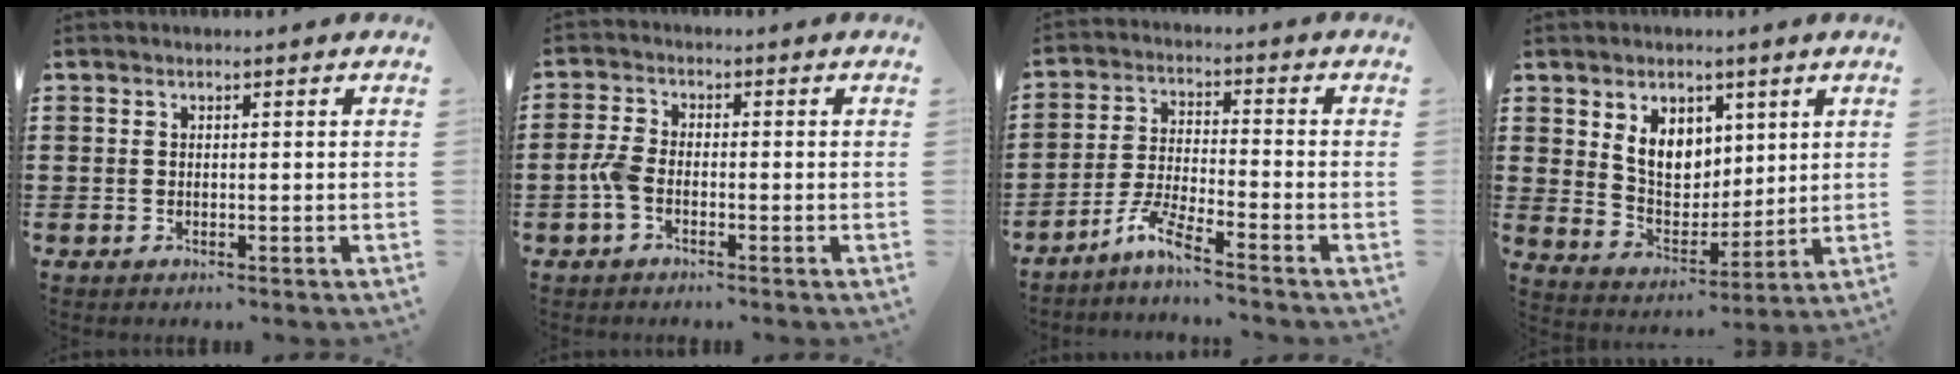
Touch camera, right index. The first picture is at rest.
{"total": 3.4, "force": [-1.3, 1.7, 2.6], "torque": [-0.069, -0.002, -0.030]}
{"total": 5.5, "force": [-4.6, -0.1, 3.0], "torque": [-0.079, -0.014, -0.095]}
{"total": 7.0, "force": [2.8, 5.2, 3.8], "torque": [-0.087, 0.007, 0.052]}